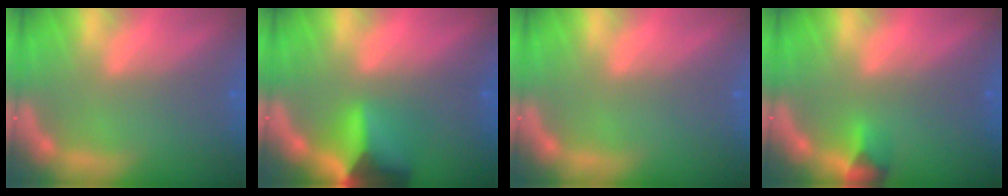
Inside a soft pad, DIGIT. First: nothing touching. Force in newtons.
{"total": 7.4}
{"total": 0.0}
{"total": 1.9}